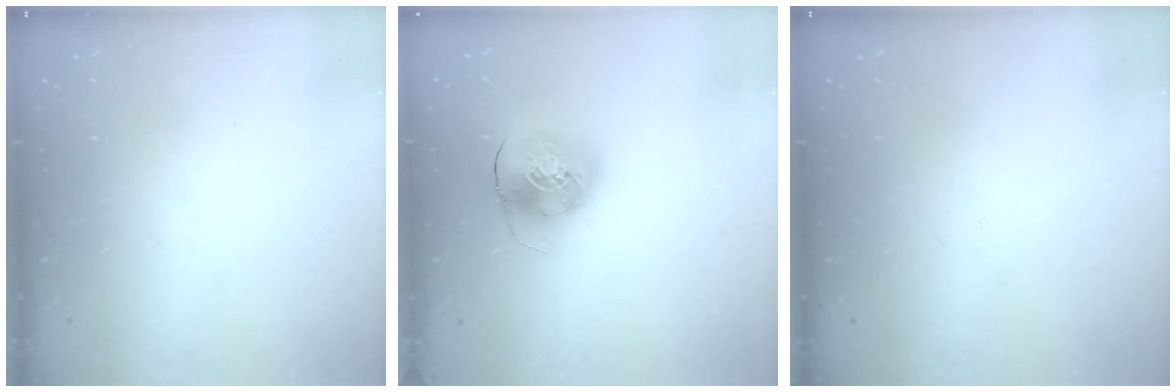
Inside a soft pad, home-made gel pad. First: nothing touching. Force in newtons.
{"total": 10.4, "press": 10.2, "slide": 1.8}
{"total": 0.0}